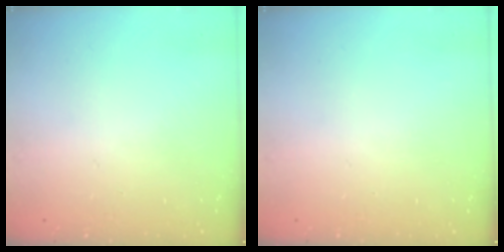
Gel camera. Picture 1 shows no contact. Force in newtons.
{"total": 0.0}